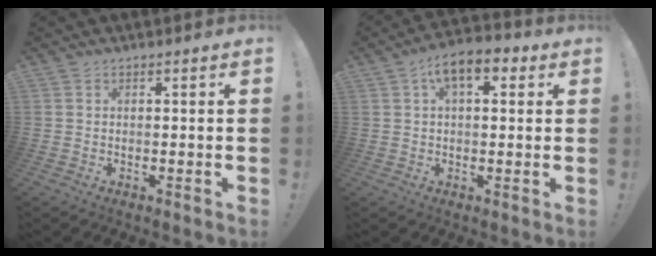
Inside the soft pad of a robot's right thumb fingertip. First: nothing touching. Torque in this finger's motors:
{"motor_torque": [-0.17, 1.13, 0.72, 0.02, 0.29]}